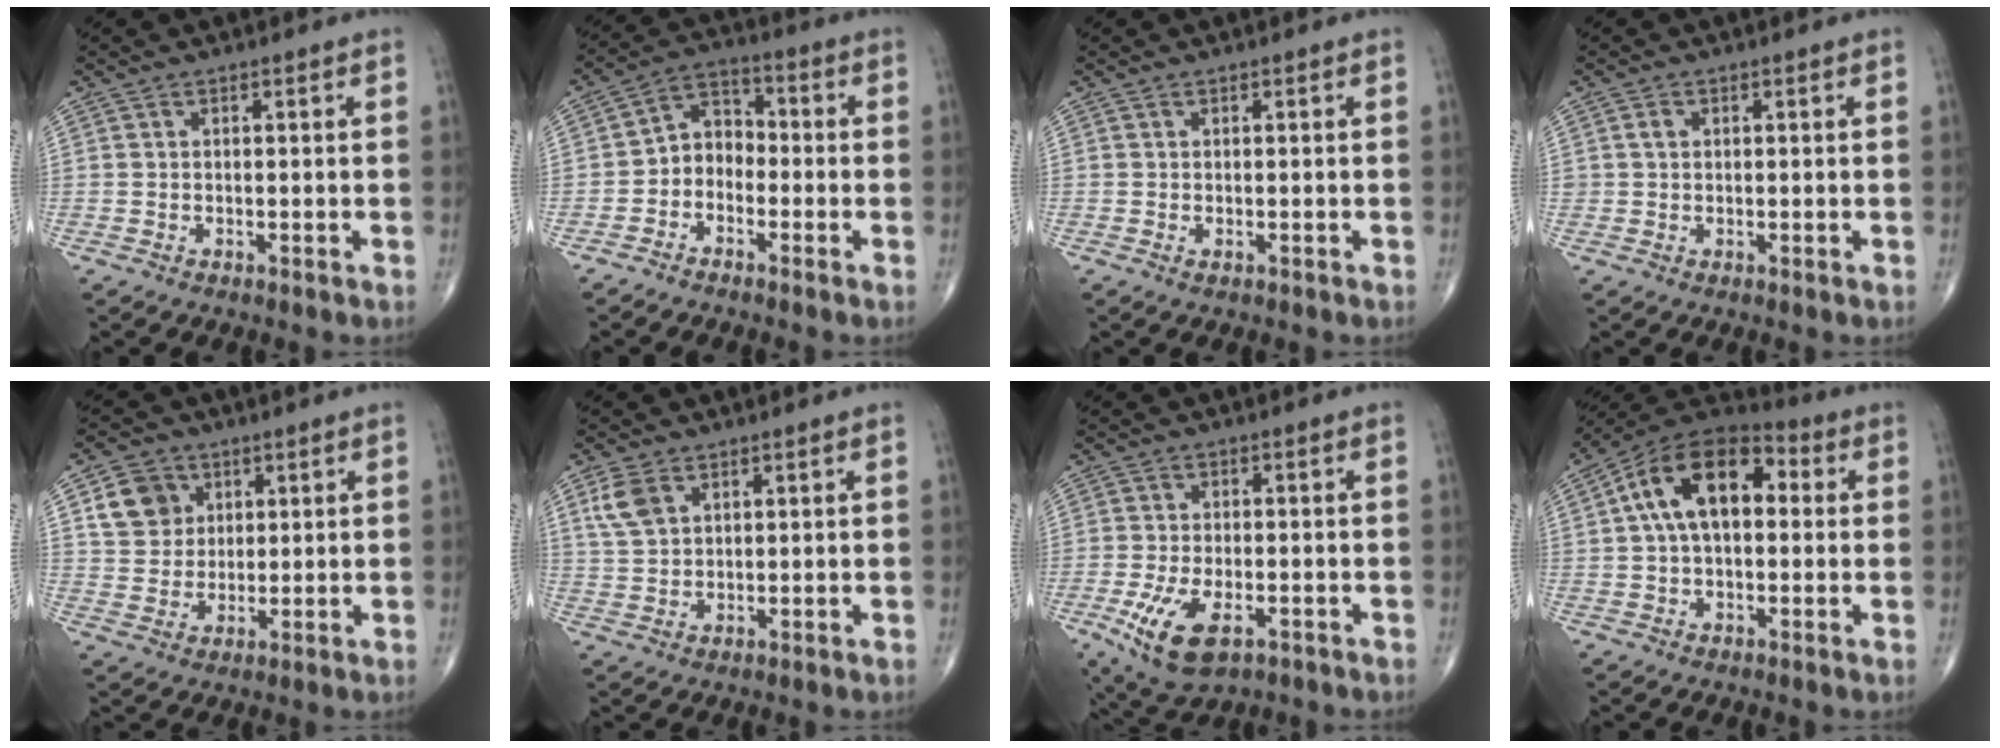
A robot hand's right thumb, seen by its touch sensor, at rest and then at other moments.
{"total": 6.2, "force": [-2.0, 4.8, 3.3], "torque": [-0.027, 0.033, -0.057]}
{"total": 0.5, "force": [-0.1, 0.3, 0.4], "torque": [-0.004, -0.001, -0.002]}
{"total": 1.3, "force": [0.3, 1.2, 0.5], "torque": [-0.001, 0.002, 0.002]}
{"total": 8.3, "force": [3.2, 7.1, 2.9], "torque": [-0.024, -0.007, 0.060]}
{"total": 5.7, "force": [2.8, 3.5, 3.4], "torque": [-0.065, -0.005, 0.063]}
{"total": 10.3, "force": [-4.1, 5.1, 8.0], "torque": [-0.156, -0.002, -0.064]}
{"total": 16.1, "force": [2.8, 9.5, 12.7], "torque": [-0.201, 0.037, 0.037]}